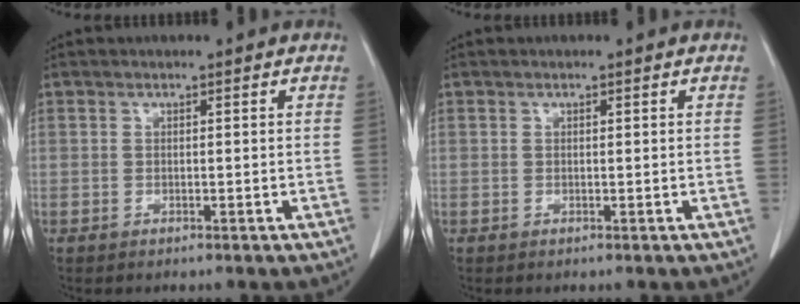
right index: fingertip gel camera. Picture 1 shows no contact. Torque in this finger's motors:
{"motor_torque": [-0.11, 0.08, -0.02, -0.01]}